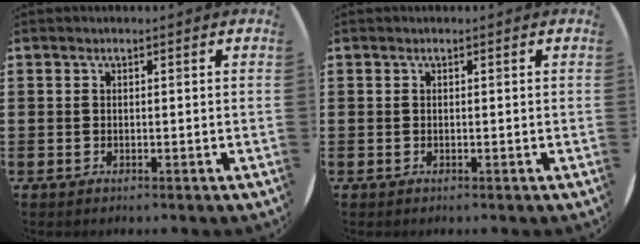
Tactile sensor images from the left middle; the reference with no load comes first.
{"total": 0.0}